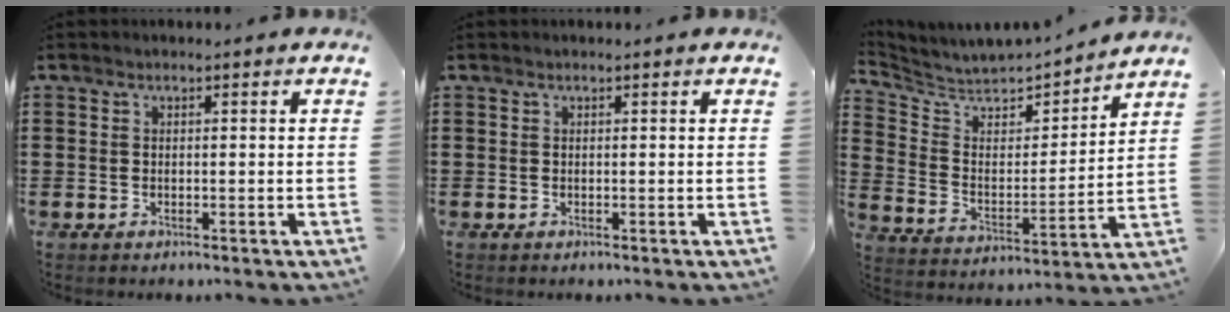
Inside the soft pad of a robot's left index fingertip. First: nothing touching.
{"total": 0.0}
{"total": 4.8, "force": [4.6, 1.2, 0.5], "torque": [-0.044, -0.045, 0.073]}